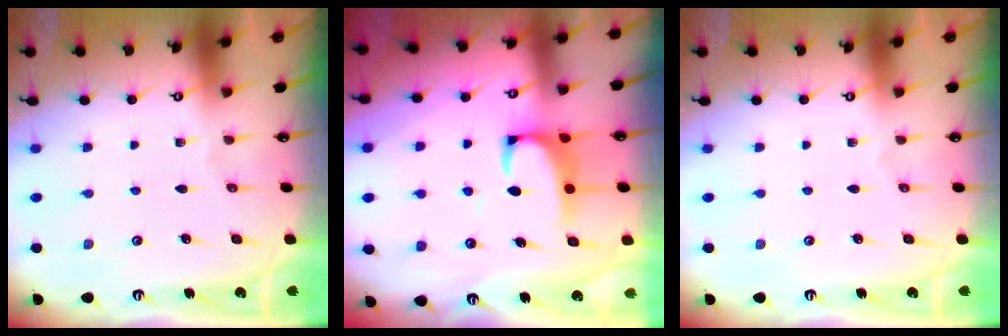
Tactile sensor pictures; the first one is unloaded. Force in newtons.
{"total": 2.2, "press": 1.9, "slide": 1.0}
{"total": 0.0}